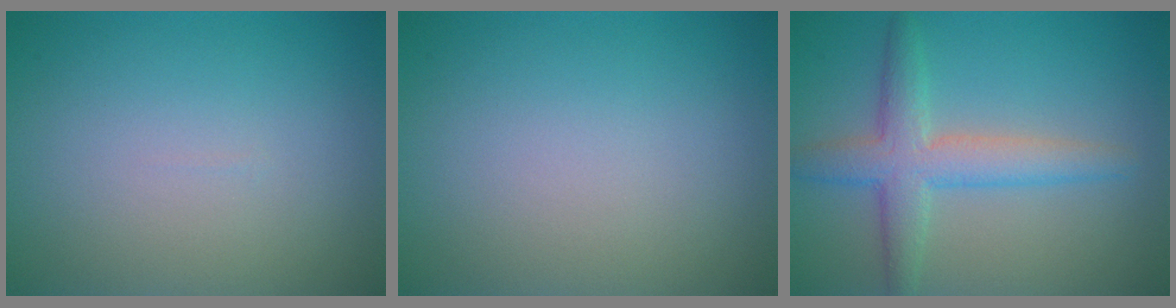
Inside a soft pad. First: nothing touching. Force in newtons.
{"total": 0.0}
{"total": 4.4, "press": 4.4, "slide": 0.0}